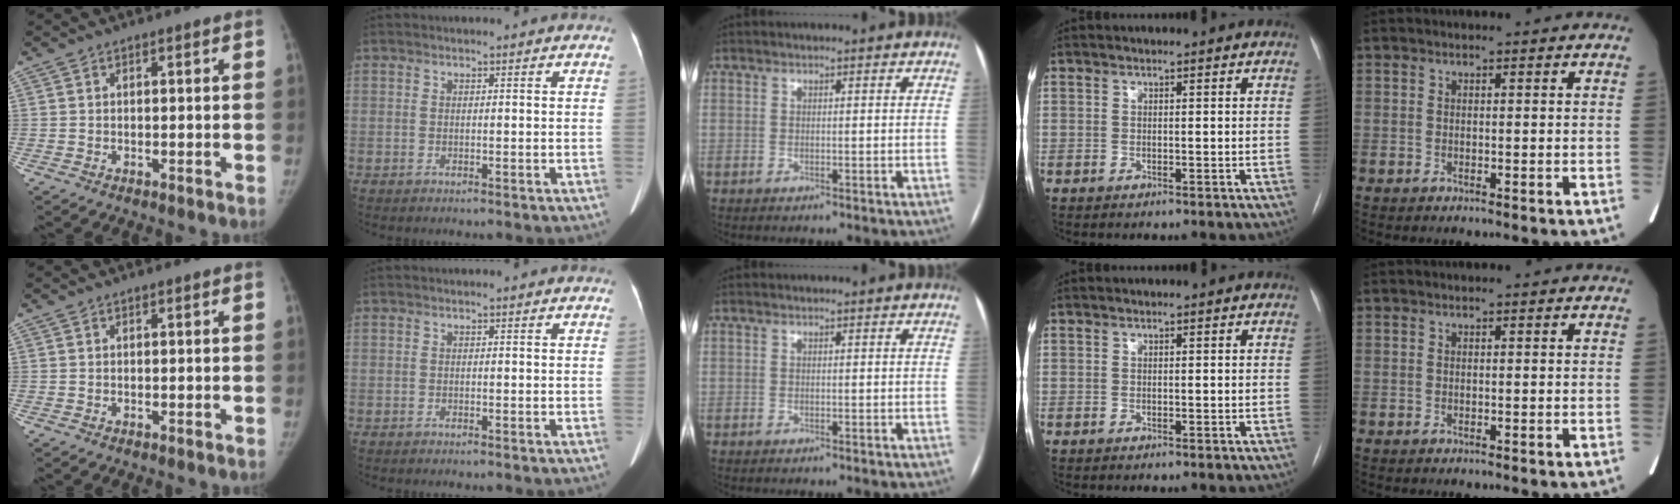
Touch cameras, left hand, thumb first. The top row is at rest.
{}